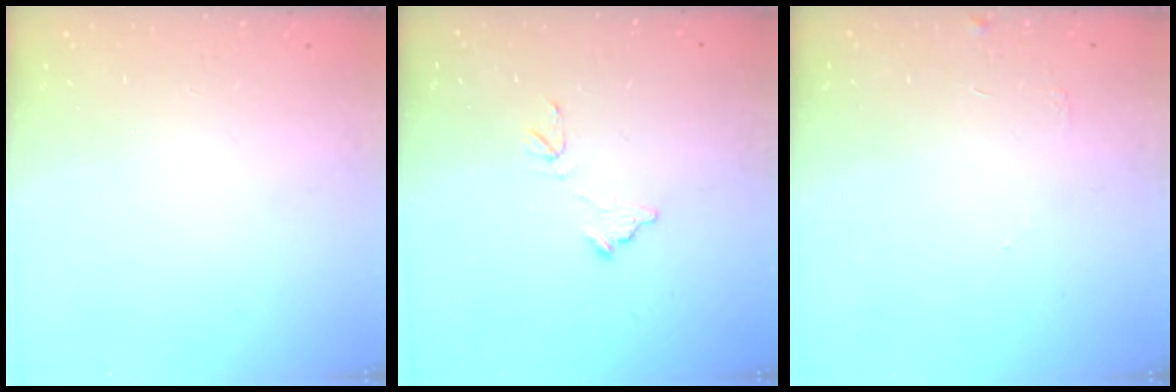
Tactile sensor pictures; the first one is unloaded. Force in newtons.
{"total": 7.8, "press": 7.8, "slide": 0.5}
{"total": 5.4, "press": 5.4, "slide": 0.4}